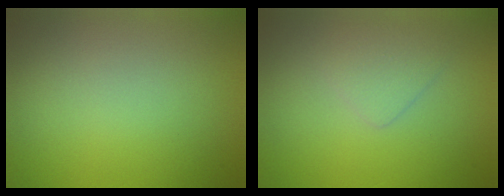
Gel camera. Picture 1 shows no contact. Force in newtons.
{"total": 1.8, "press": 1.8, "slide": 0.0}